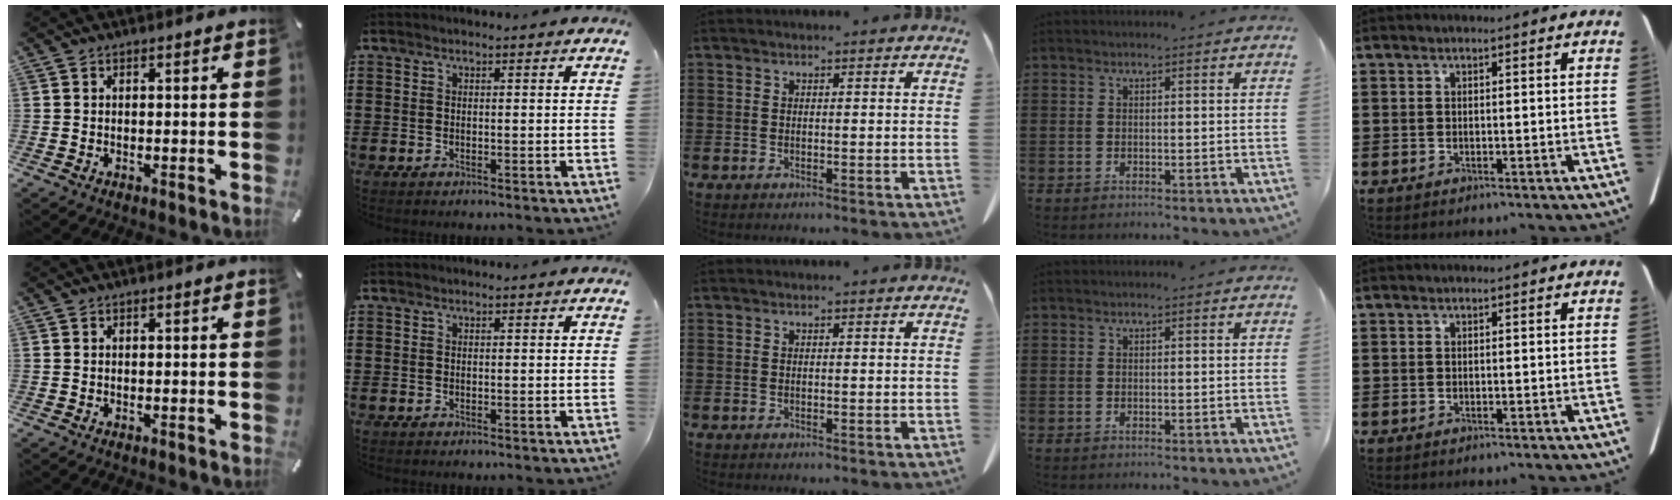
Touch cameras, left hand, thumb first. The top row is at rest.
{}